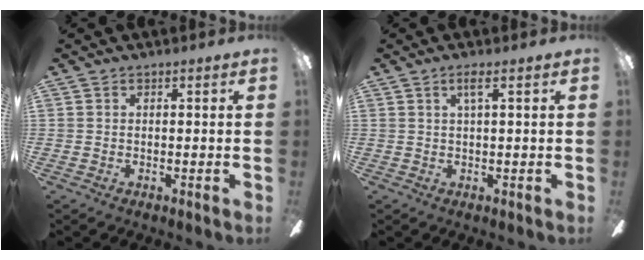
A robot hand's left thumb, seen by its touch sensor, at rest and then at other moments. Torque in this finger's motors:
{"motor_torque": [-0.08, 0.00, -0.27, 0.13, 0.00]}